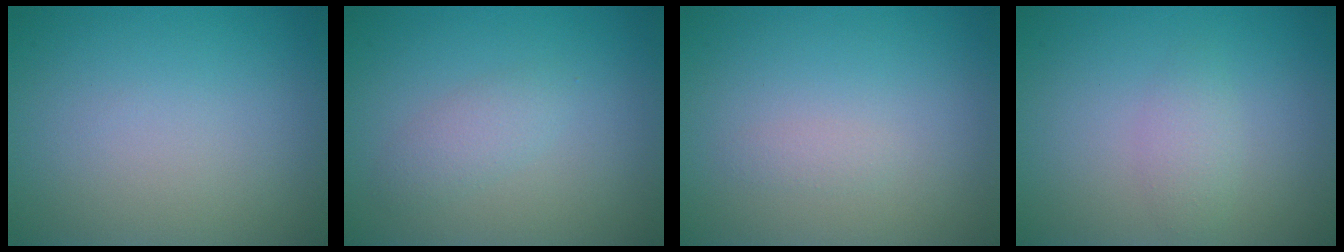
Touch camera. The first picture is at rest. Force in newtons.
{"total": 1.7, "press": 1.7, "slide": 0.0}
{"total": 0.6, "press": 0.6, "slide": 0.0}
{"total": 1.6, "press": 1.6, "slide": 0.1}